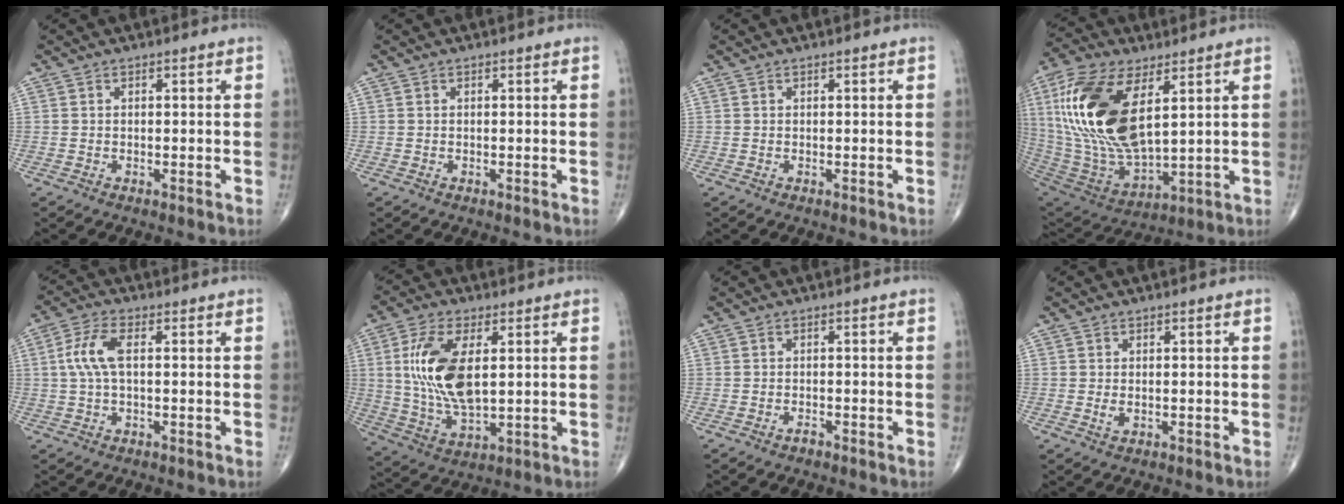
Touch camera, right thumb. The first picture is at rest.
{"total": 0.0}
{"total": 0.0}
{"total": 24.2, "force": [6.7, 11.5, 20.1], "torque": [-0.419, -0.027, 0.133]}
{"total": 6.2, "force": [0.7, 2.6, 5.6], "torque": [-0.136, 0.016, 0.010]}
{"total": 14.5, "force": [2.6, 6.8, 12.5], "torque": [-0.254, -0.013, 0.058]}
{"total": 0.9, "force": [-0.7, 0.4, 0.3], "torque": [-0.004, 0.002, -0.013]}
{"total": 1.2, "force": [-0.1, 0.8, 1.0], "torque": [-0.017, -0.003, 0.000]}